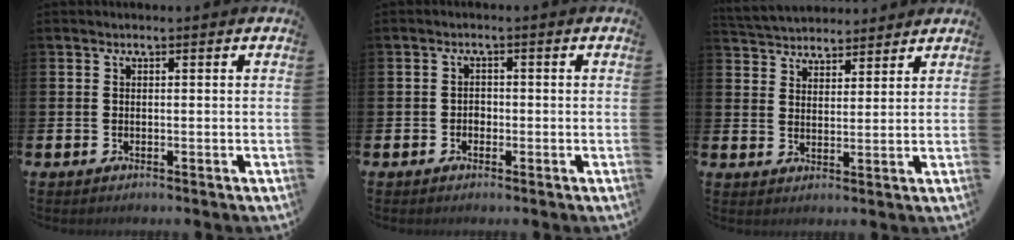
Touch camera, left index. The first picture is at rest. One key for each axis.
{"total": 1.3, "fx": -0.6, "fy": 1.1, "fz": 0.4, "tx": -0.009, "ty": 0.003, "tz": -0.014}
{"total": 4.7, "fx": 4.5, "fy": 1.1, "fz": -0.4, "tx": -0.013, "ty": -0.022, "tz": 0.083}